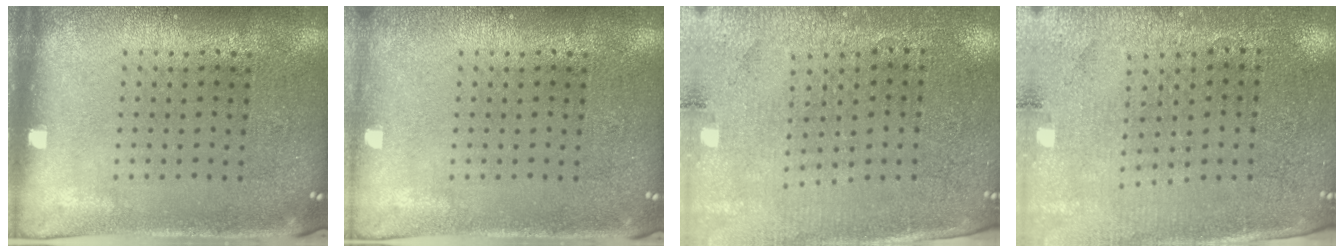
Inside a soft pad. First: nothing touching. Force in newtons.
{"total": 0.7, "press": 0.7, "slide": 0.1}
{"total": 2.8, "press": 2.7, "slide": 0.5}
{"total": 2.8, "press": 2.7, "slide": 0.5}